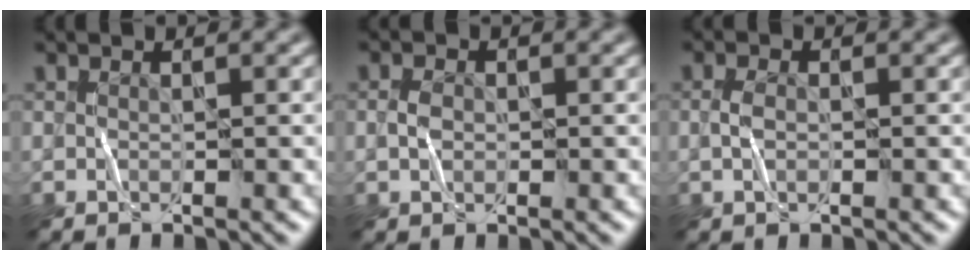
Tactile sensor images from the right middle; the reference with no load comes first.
{"total": 0.7, "force": [-0.4, 0.5, 0.4], "torque": [-0.027, 0.005, 0.001]}
{"total": 0.7, "force": [-0.5, 0.1, 0.5], "torque": [-0.037, 0.003, -0.001]}